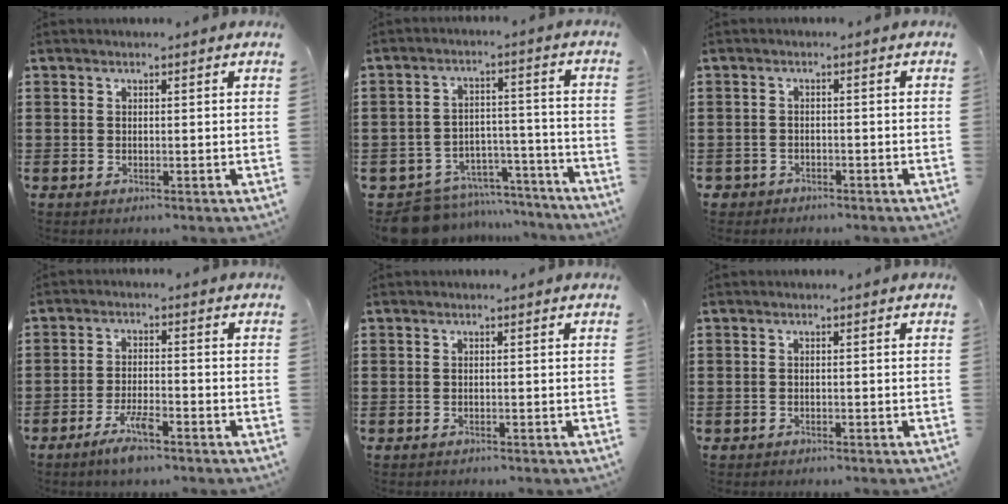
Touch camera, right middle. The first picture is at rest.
{"total": 9.6, "force": [-8.9, 3.0, 2.0], "torque": [-0.042, 0.035, -0.172]}
{"total": 1.9, "force": [-1.6, 0.9, -0.2], "torque": [-0.003, 0.003, -0.039]}
{"total": 5.0, "force": [-3.3, 1.0, 3.6], "torque": [-0.072, -0.001, -0.061]}
{"total": 0.7, "force": [-0.7, 0.3, 0.0], "torque": [0.000, 0.002, -0.015]}
{"total": 1.0, "force": [-0.9, 0.4, -0.1], "torque": [-0.001, 0.004, -0.020]}